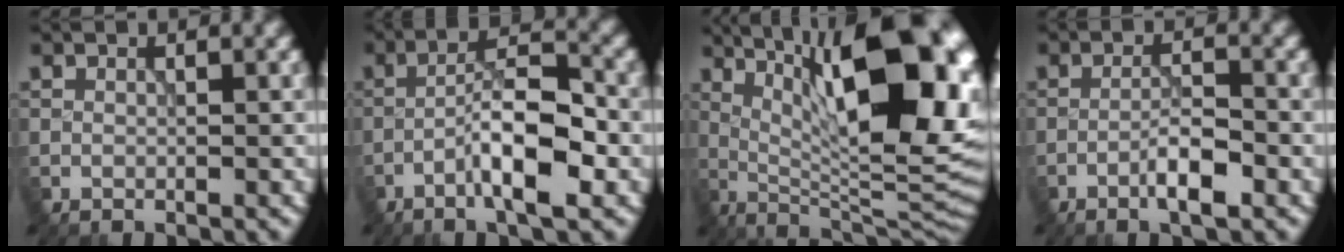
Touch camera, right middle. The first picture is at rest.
{"total": 6.6, "force": [-2.8, 1.5, 5.8], "torque": [-0.094, 0.017, -0.056]}
{"total": 17.0, "force": [4.9, 5.7, 15.2], "torque": [-0.200, 0.015, 0.080]}
{"total": 3.3, "force": [-1.7, 0.6, 2.7], "torque": [-0.048, 0.006, -0.035]}